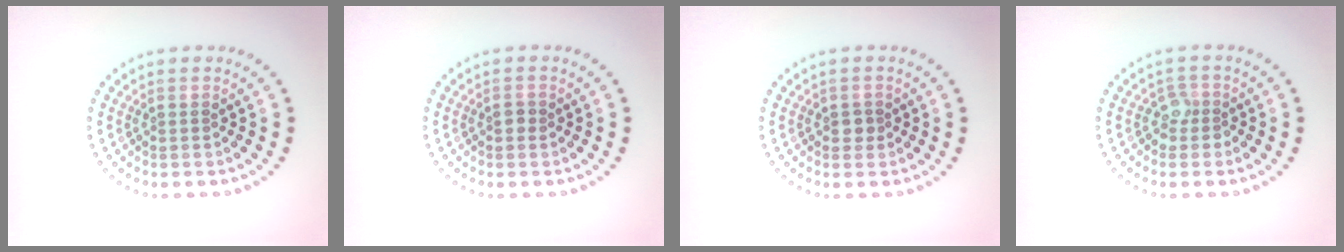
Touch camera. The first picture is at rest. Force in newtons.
{"total": 0.9, "press": 0.9, "slide": 0.2}
{"total": 1.1, "press": 1.0, "slide": 0.5}
{"total": 1.6, "press": 1.3, "slide": 0.9}